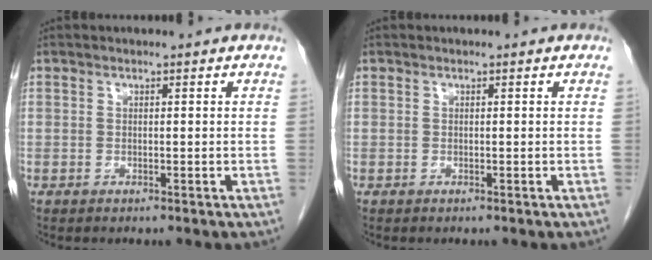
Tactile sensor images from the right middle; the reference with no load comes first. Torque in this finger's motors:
{"motor_torque": [-0.09, -0.09, -0.02, -0.01]}